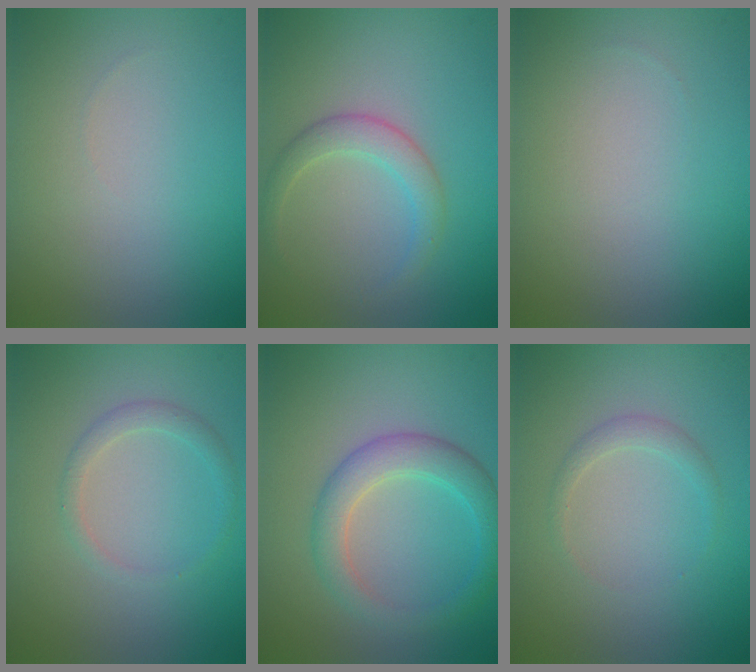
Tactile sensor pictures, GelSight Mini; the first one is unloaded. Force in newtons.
{"total": 2.4, "press": 2.4, "slide": 0.1}
{"total": 0.0}
{"total": 1.5, "press": 1.5, "slide": 0.1}
{"total": 3.7, "press": 3.7, "slide": 0.3}
{"total": 1.2, "press": 1.2, "slide": 0.1}